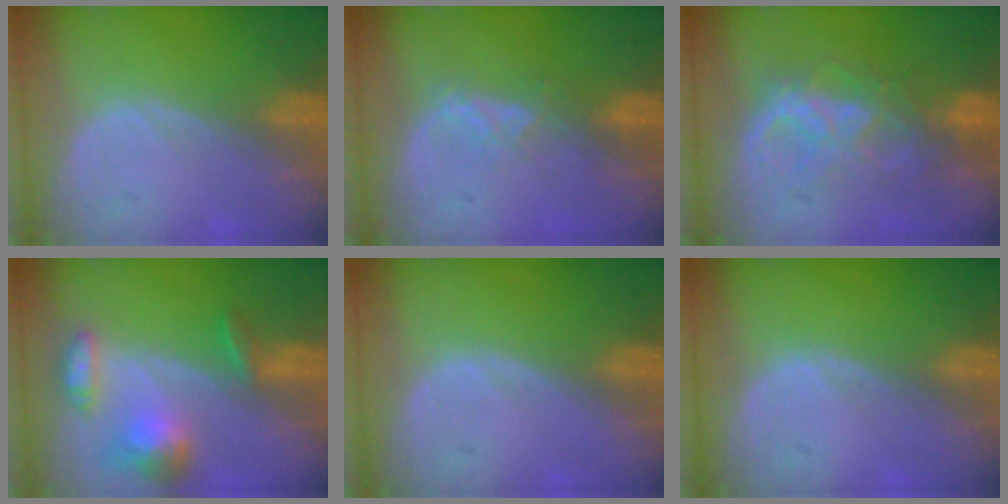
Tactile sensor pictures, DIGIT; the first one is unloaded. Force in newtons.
{"total": 2.9, "press": 2.8, "slide": 0.7}
{"total": 6.3, "press": 6.3, "slide": 0.7}
{"total": 7.1, "press": 6.5, "slide": 2.7}
{"total": 0.0}
{"total": 0.0}